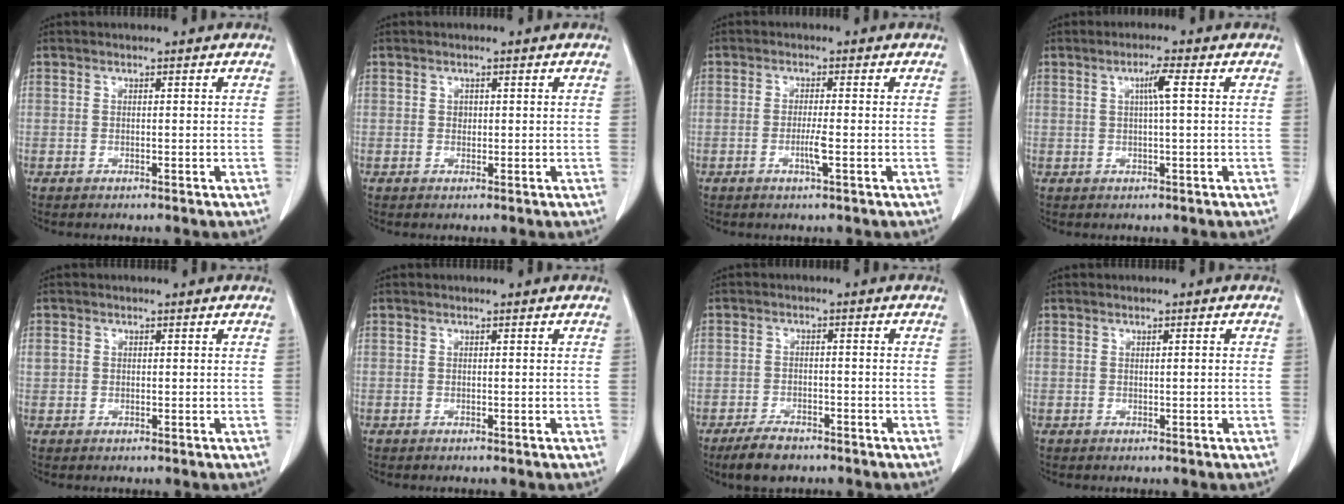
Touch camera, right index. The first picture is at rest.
{"total": 0.7, "force": [0.1, 0.6, 0.3], "torque": [-0.002, 0.002, 0.001]}
{"total": 2.6, "force": [-0.9, -0.2, 2.5], "torque": [-0.050, -0.004, -0.018]}
{"total": 3.0, "force": [0.7, -0.3, 2.9], "torque": [-0.053, 0.001, 0.010]}
{"total": 0.9, "force": [0.1, 0.8, 0.3], "torque": [0.000, 0.007, 0.000]}
{"total": 0.0}
{"total": 4.8, "force": [-3.7, 2.0, 2.4], "torque": [-0.047, -0.002, -0.059]}
{"total": 0.9, "force": [0.2, 0.1, 0.8], "torque": [-0.017, 0.002, 0.004]}